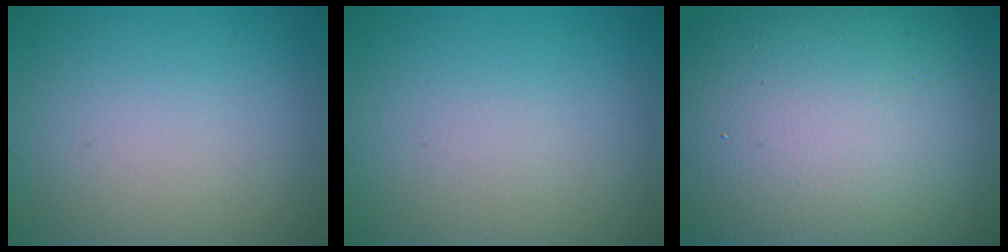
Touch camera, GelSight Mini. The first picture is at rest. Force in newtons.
{"total": 0.0}
{"total": 21.1, "press": 21.1, "slide": 1.0}